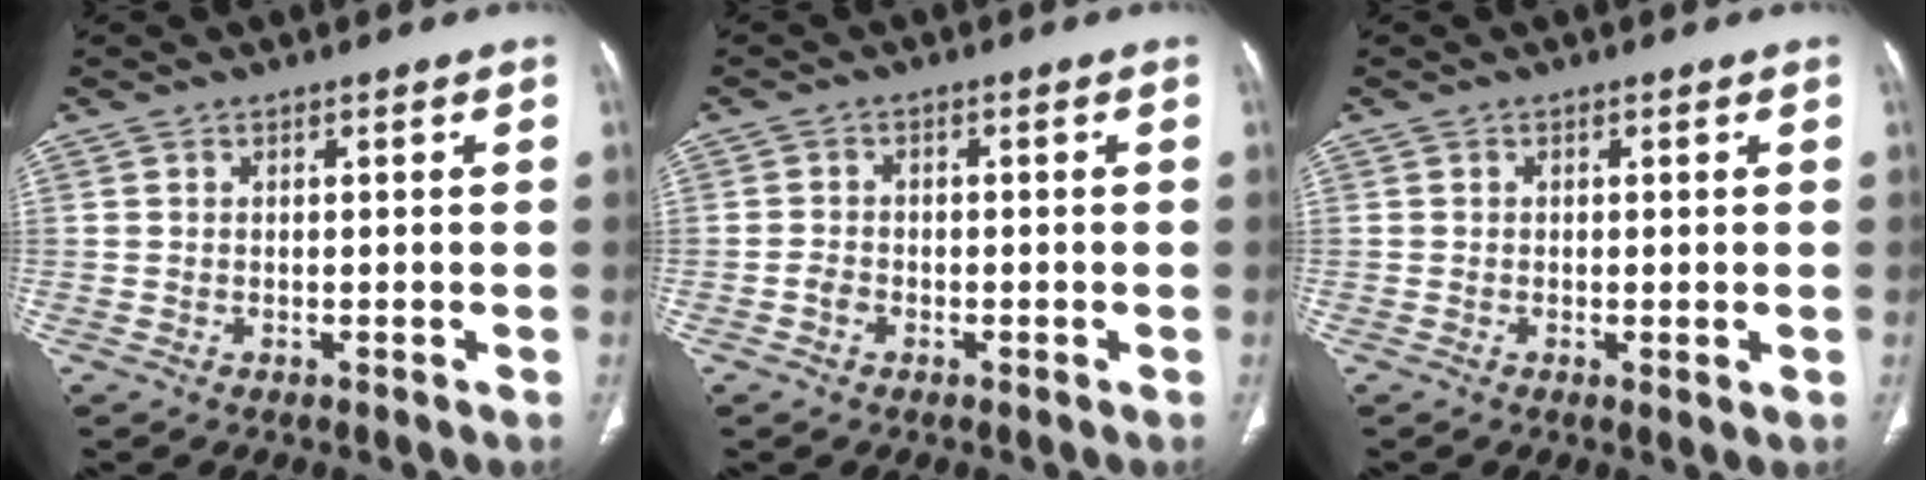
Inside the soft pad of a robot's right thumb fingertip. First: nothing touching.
{"total": 1.9, "force": [-0.9, 1.4, 0.8], "torque": [-0.013, 0.009, -0.019]}
{"total": 1.1, "force": [-0.2, 0.2, 1.0], "torque": [-0.021, -0.006, -0.004]}